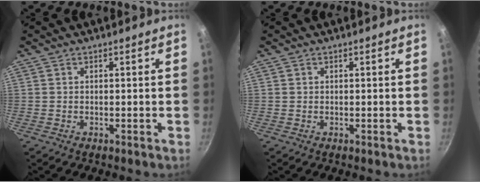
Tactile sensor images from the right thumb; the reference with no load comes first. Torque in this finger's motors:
{"motor_torque": [-0.10, -0.37, -0.24, 0.32, 0.08]}